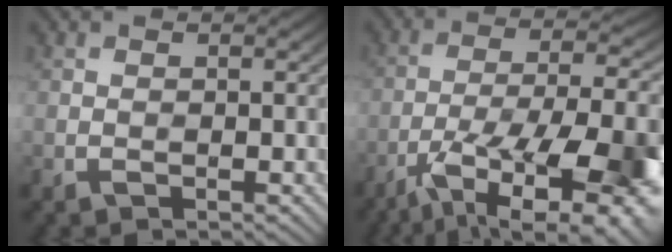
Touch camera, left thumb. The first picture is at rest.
{"total": 15.2, "force": [-7.5, 6.2, 11.7], "torque": [-0.204, -0.022, -0.110]}